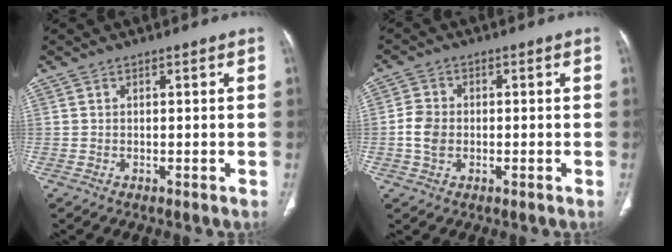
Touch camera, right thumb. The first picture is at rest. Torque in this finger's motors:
{"motor_torque": [0.73, 0.95, 0.69, -0.46, 0.14]}